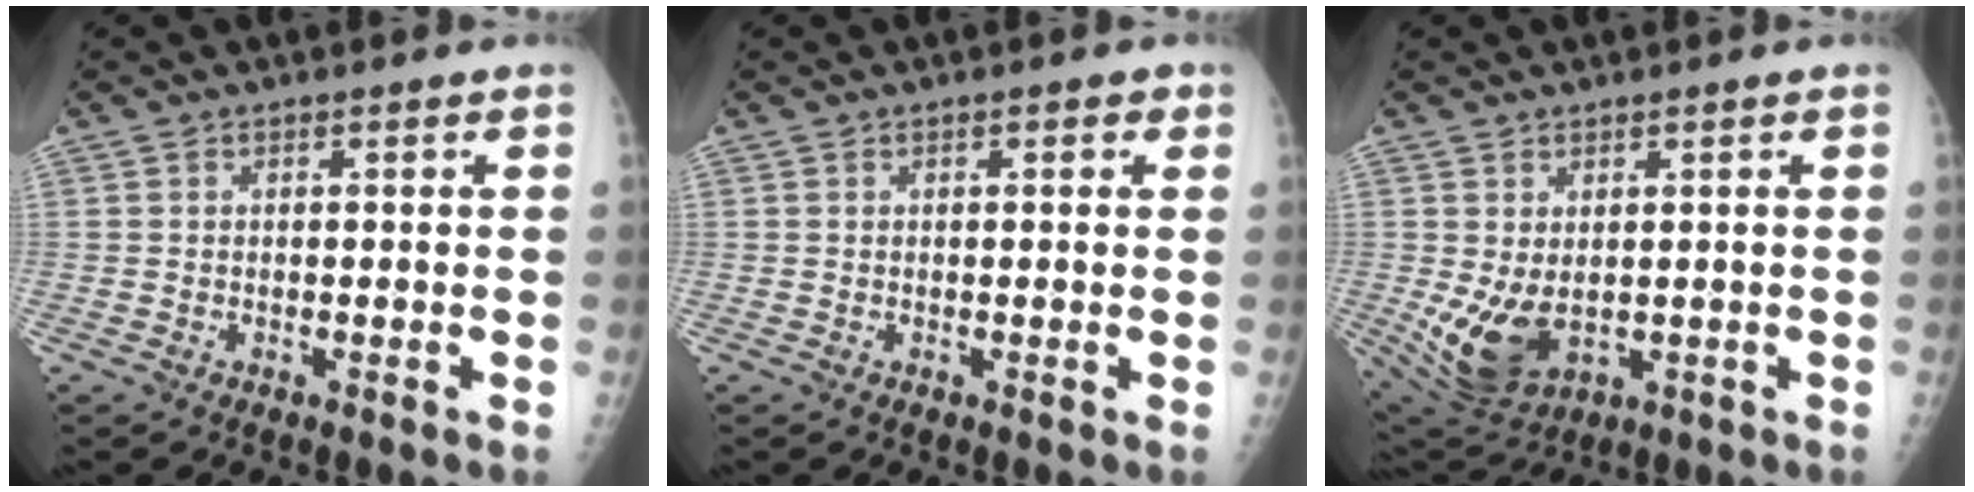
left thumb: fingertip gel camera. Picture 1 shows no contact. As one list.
[{"total": 1.8, "force": [0.8, 0.8, 1.5], "torque": [-0.013, 0.001, 0.007]}, {"total": 8.7, "force": [-0.4, 5.4, 6.9], "torque": [-0.120, -0.012, 0.015]}]